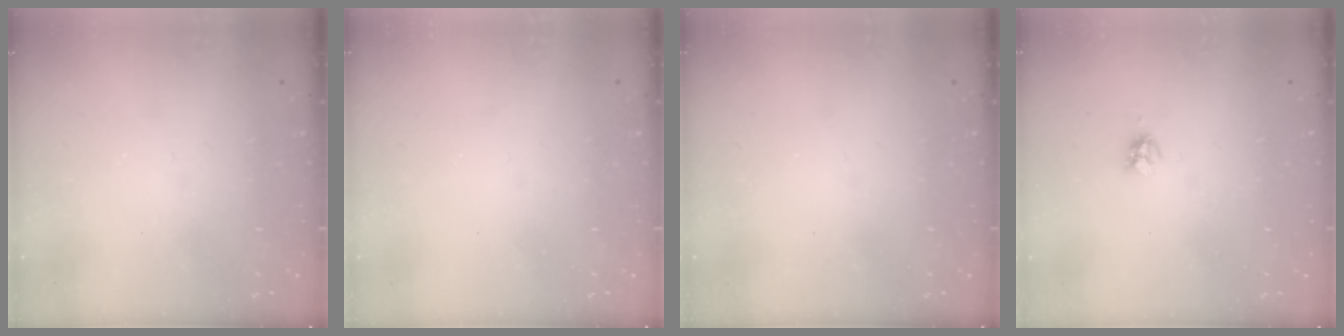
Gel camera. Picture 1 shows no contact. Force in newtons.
{"total": 0.0}
{"total": 0.0}
{"total": 3.7, "press": 3.7, "slide": 0.1}